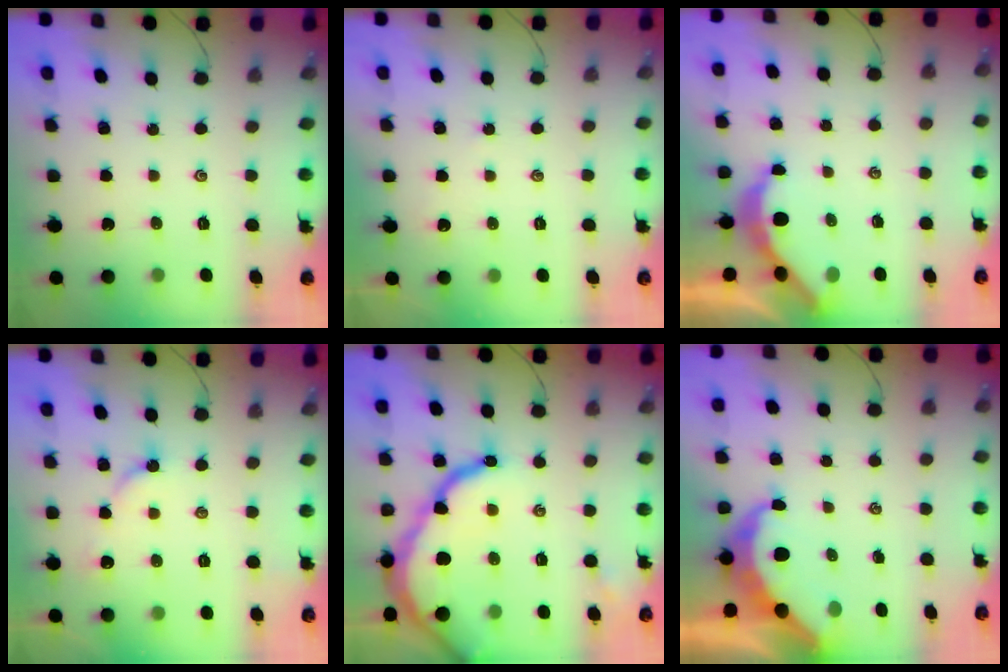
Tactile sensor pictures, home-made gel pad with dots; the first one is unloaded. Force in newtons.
{"total": 1.7, "press": 1.6, "slide": 0.4}
{"total": 4.7, "press": 4.6, "slide": 0.5}
{"total": 3.9, "press": 3.9, "slide": 0.5}
{"total": 19.6, "press": 19.6, "slide": 1.6}
{"total": 8.1, "press": 8.0, "slide": 1.0}